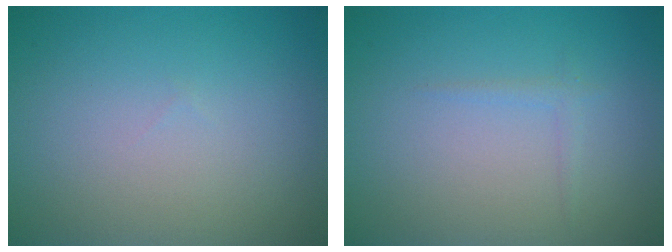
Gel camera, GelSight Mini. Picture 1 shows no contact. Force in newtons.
{"total": 0.9, "press": 0.8, "slide": 0.1}